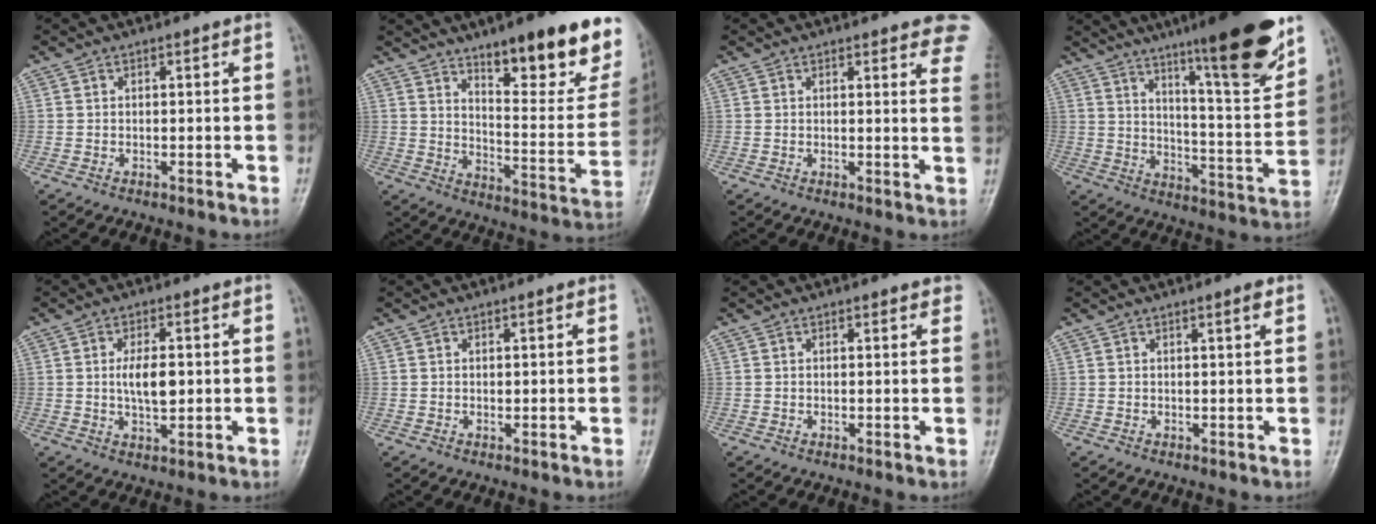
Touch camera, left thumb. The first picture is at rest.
{"total": 22.5, "force": [14.5, 6.6, 15.9], "torque": [-0.165, -0.081, 0.210]}
{"total": 9.1, "force": [6.8, 2.5, 5.5], "torque": [-0.030, -0.023, 0.062]}
{"total": 20.2, "force": [13.3, 2.5, 14.9], "torque": [-0.188, -0.071, 0.207]}
{"total": 6.1, "force": [0.3, 2.9, 5.3], "torque": [-0.092, -0.005, 0.006]}
{"total": 0.6, "force": [0.2, 0.4, 0.4], "torque": [-0.004, 0.000, 0.003]}
{"total": 1.7, "force": [1.3, 0.7, 0.9], "torque": [0.002, 0.000, 0.010]}
{"total": 1.3, "force": [0.8, 0.1, 1.0], "torque": [-0.015, -0.003, 0.011]}